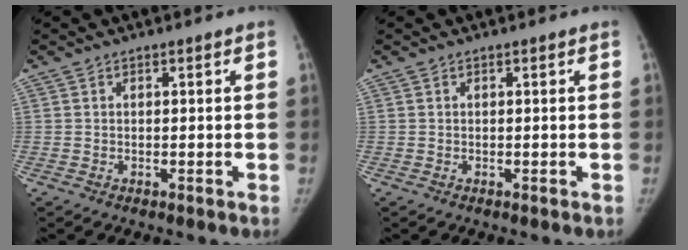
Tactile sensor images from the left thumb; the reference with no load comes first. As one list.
[{"total": 0.0}]